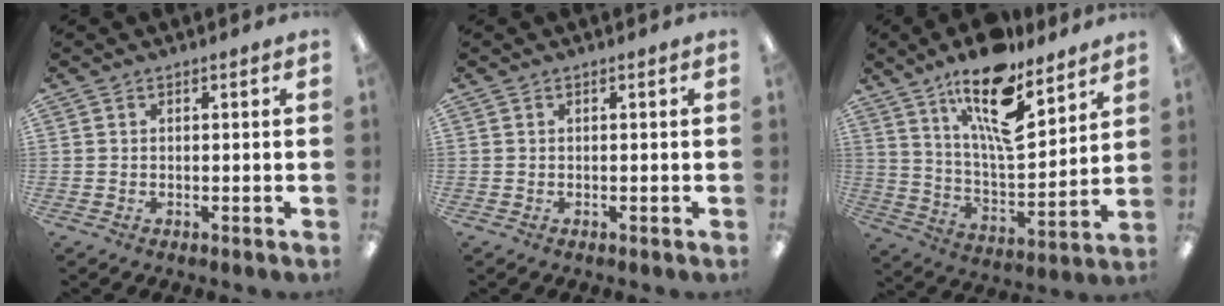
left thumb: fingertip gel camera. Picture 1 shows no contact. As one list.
[{"total": 0.0}, {"total": 18.7, "force": [12.5, 6.5, 12.3], "torque": [-0.200, -0.075, 0.206]}]